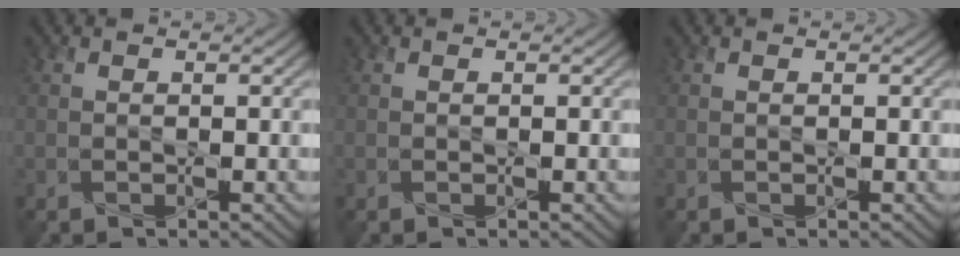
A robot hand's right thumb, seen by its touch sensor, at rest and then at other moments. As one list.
[{"total": 0.0}, {"total": 0.0}]